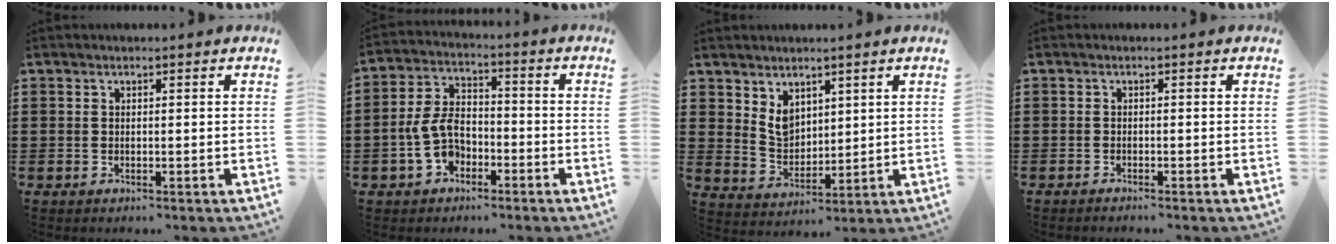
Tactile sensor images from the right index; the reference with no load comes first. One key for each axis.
{"total": 6.7, "fx": -2.6, "fy": 4.3, "fz": 4.3, "tx": -0.114, "ty": 0.001, "tz": -0.056}
{"total": 5.0, "fx": 3.1, "fy": 3.4, "fz": 2.0, "tx": -0.053, "ty": 0.002, "tz": 0.059}
{"total": 0.8, "fx": -0.8, "fy": -0.1, "fz": 0.1, "tx": -0.004, "ty": -0.002, "tz": -0.016}